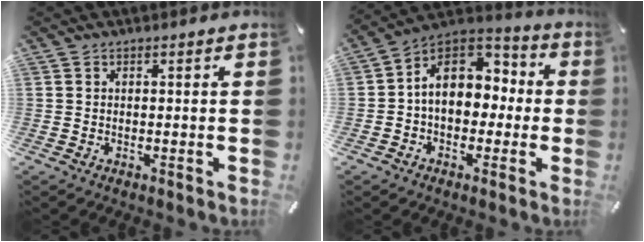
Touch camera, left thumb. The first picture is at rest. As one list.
[{"total": 12.0, "force": [0.9, 9.8, 6.9], "torque": [-0.130, -0.001, 0.017]}]